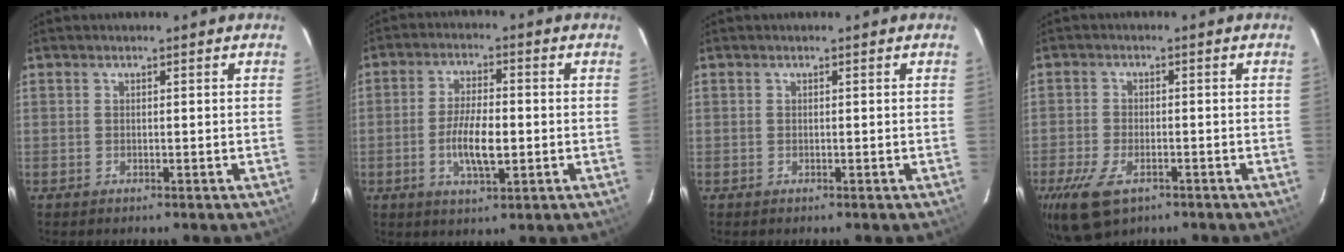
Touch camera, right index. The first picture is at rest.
{"total": 7.7, "force": [-1.6, 2.6, 7.1], "torque": [-0.138, -0.003, -0.028]}
{"total": 0.0}
{"total": 10.2, "force": [-5.7, 5.4, 6.4], "torque": [-0.160, -0.028, -0.101]}